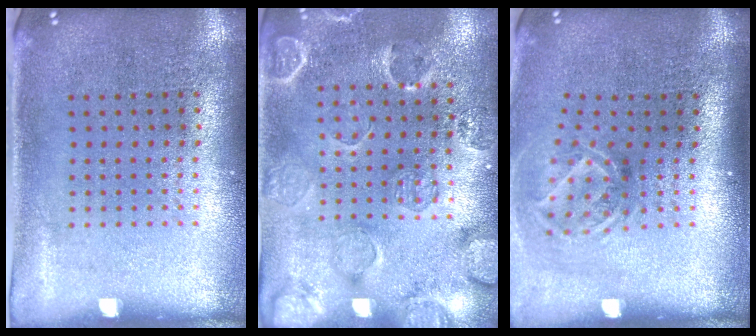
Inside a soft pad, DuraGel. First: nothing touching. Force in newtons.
{"total": 2.6, "press": 2.0, "slide": 1.7}
{"total": 1.9, "press": 1.3, "slide": 1.4}